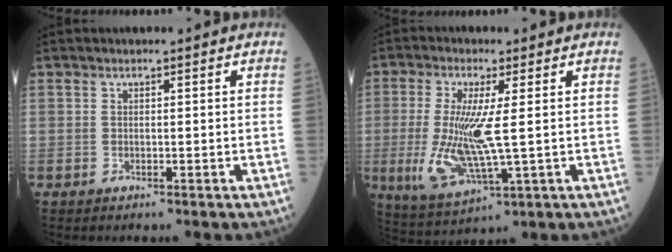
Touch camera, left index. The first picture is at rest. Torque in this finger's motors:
{"motor_torque": [1.82, 0.32, 0.89, 0.21]}